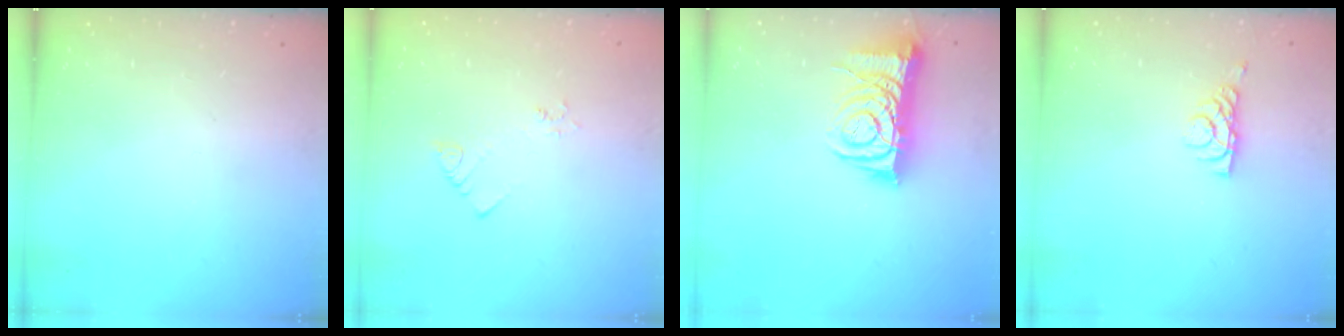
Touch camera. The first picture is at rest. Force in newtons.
{"total": 2.4, "press": 2.4, "slide": 0.4}
{"total": 9.5, "press": 9.4, "slide": 1.1}
{"total": 6.0, "press": 6.0, "slide": 0.8}